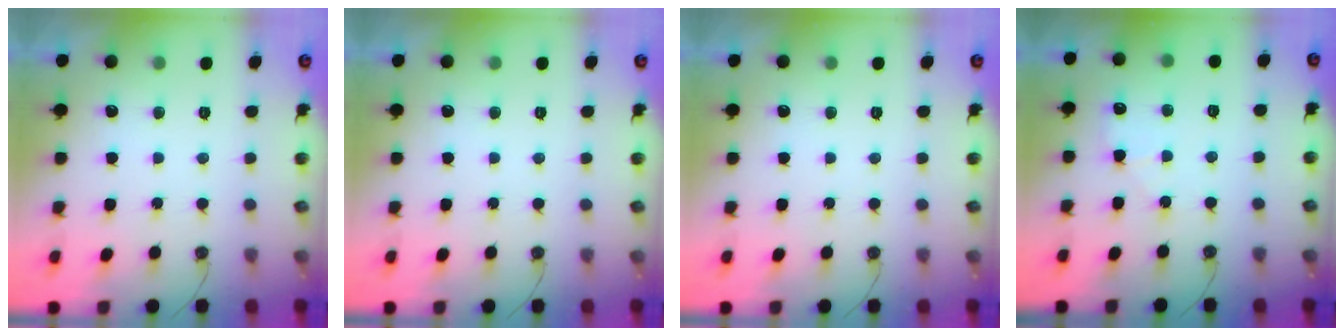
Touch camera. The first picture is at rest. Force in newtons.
{"total": 0.0}
{"total": 0.0}
{"total": 6.1, "press": 6.1, "slide": 0.7}